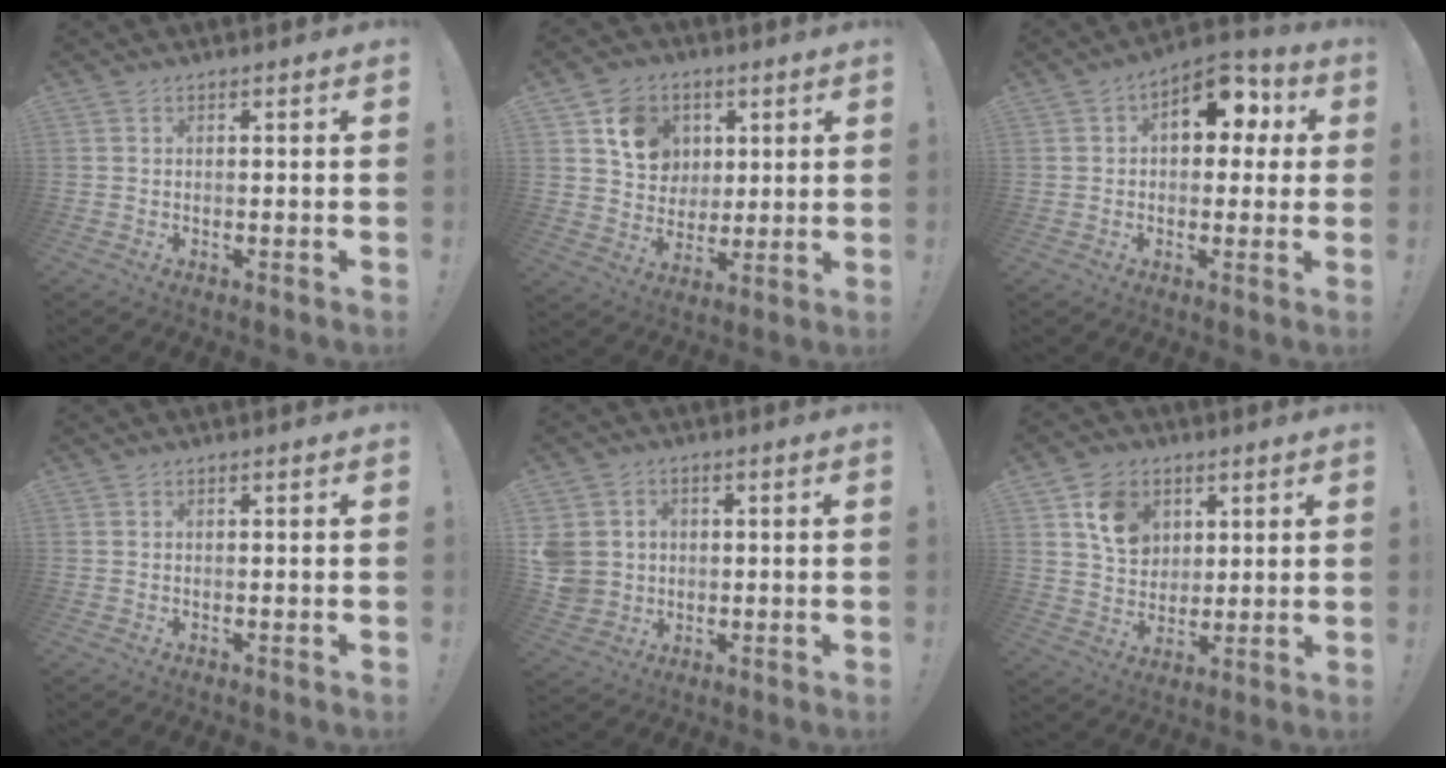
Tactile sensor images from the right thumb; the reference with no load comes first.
{"total": 11.9, "force": [4.9, 10.1, 4.1], "torque": [-0.050, -0.019, 0.099]}
{"total": 11.5, "force": [4.2, 7.1, 8.0], "torque": [-0.100, -0.015, 0.077]}
{"total": 0.0}
{"total": 6.9, "force": [0.5, 6.5, 2.4], "torque": [-0.062, 0.001, 0.014]}
{"total": 10.7, "force": [4.9, 8.4, 4.5], "torque": [-0.058, -0.018, 0.096]}